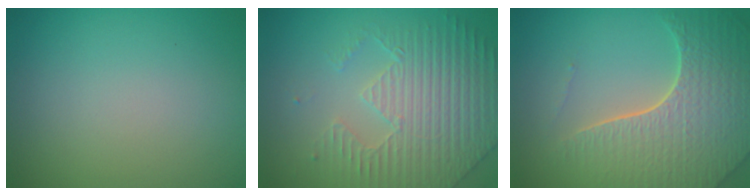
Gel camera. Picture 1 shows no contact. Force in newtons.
{"total": 4.2, "press": 4.1, "slide": 1.0}
{"total": 8.0, "press": 5.7, "slide": 5.6}